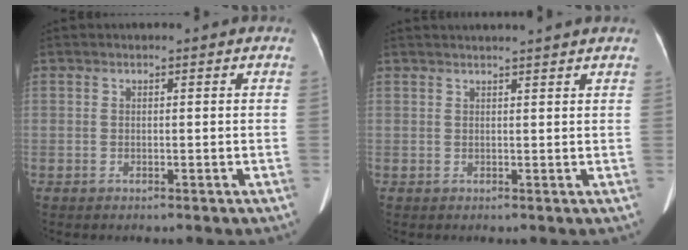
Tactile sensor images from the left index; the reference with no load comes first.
{"total": 5.7, "force": [5.2, -0.7, 2.1], "torque": [-0.024, 0.024, 0.057]}